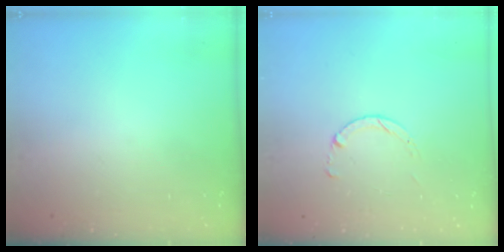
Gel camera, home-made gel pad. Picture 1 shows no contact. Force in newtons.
{"total": 1.8, "press": 1.8, "slide": 0.2}